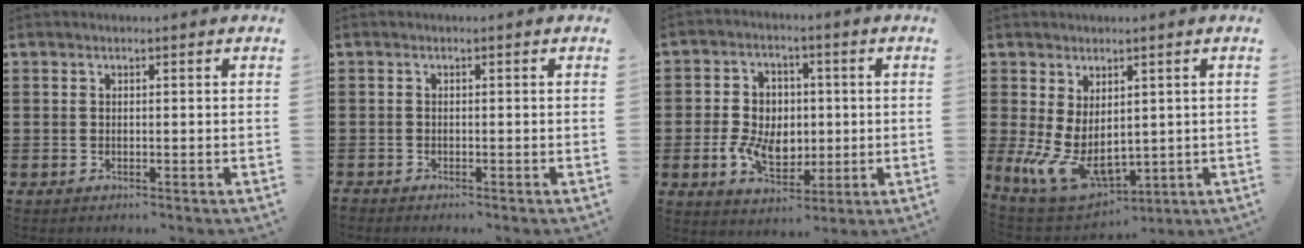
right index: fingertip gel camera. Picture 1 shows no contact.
{"total": 0.6, "force": [-0.6, 0.1, -0.1], "torque": [0.001, 0.001, -0.013]}
{"total": 8.1, "force": [-0.8, 6.1, 5.3], "torque": [-0.110, 0.013, -0.015]}
{"total": 8.4, "force": [0.0, 5.2, 6.6], "torque": [-0.151, -0.014, 0.007]}